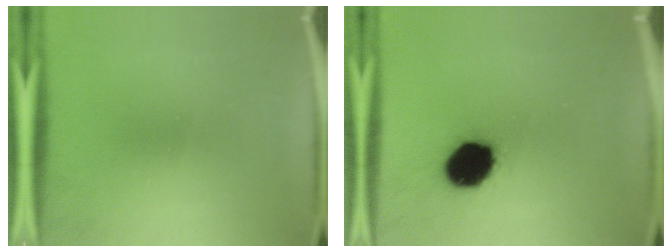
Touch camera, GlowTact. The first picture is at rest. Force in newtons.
{"total": 13.1}